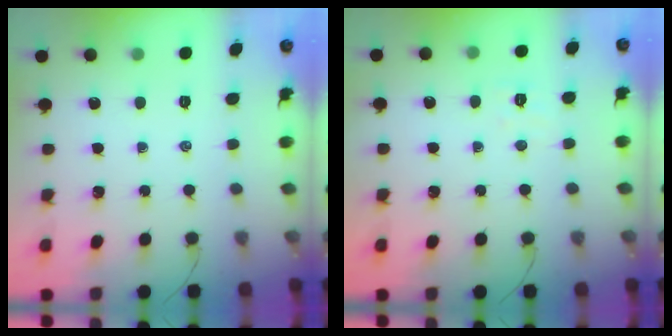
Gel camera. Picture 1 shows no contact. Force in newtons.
{"total": 4.7, "press": 4.5, "slide": 1.1}